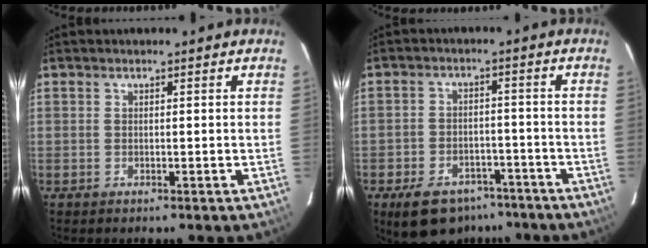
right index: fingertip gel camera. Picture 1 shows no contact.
{"total": 12.3, "force": [-8.5, 7.3, 5.2], "torque": [-0.123, 0.015, -0.113]}